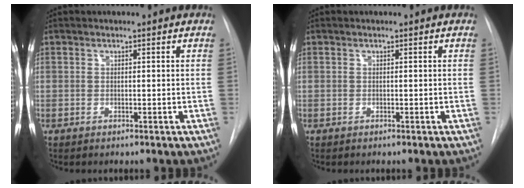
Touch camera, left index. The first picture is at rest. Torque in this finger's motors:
{"motor_torque": [0.00, 0.00, 0.00, 0.00]}